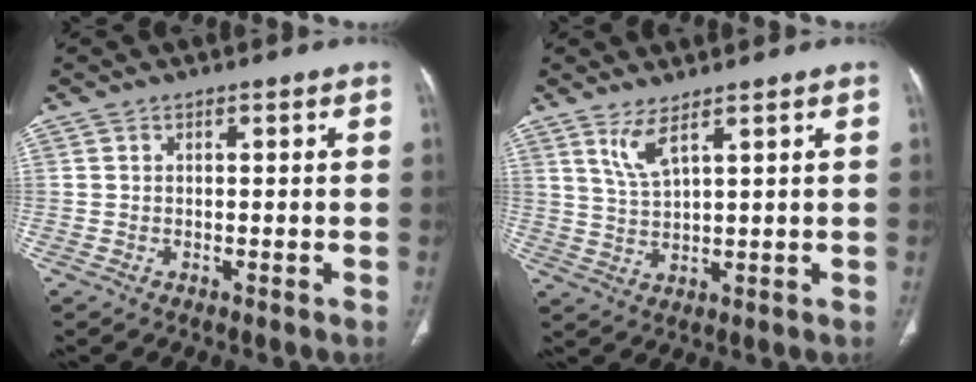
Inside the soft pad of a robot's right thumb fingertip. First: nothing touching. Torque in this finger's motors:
{"motor_torque": [-0.52, 0.62, 0.23, -0.19, 0.13]}